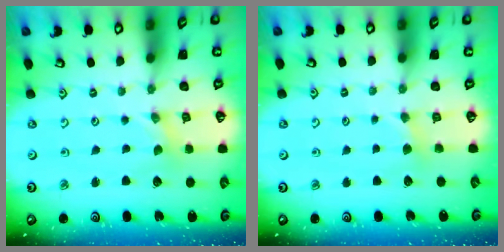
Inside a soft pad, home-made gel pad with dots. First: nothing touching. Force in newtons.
{"total": 2.3, "press": 2.3, "slide": 0.4}